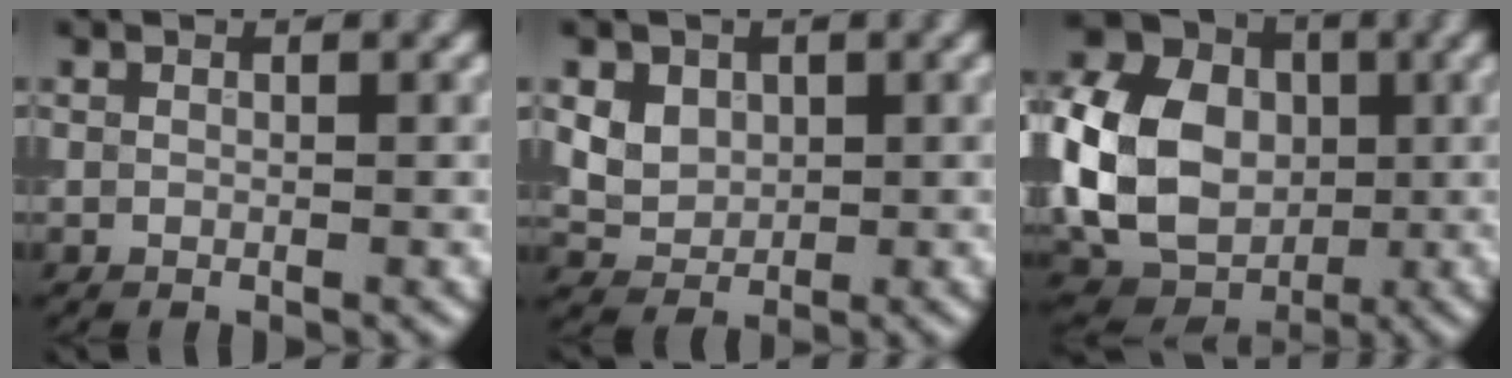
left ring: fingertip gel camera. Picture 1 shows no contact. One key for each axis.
{"total": 5.2, "fx": 1.9, "fy": 4.0, "fz": 2.6, "tx": -0.054, "ty": 0.017, "tz": 0.032}
{"total": 13.4, "fx": -0.1, "fy": 10.5, "fz": 8.2, "tx": -0.178, "ty": -0.003, "tz": 0.002}